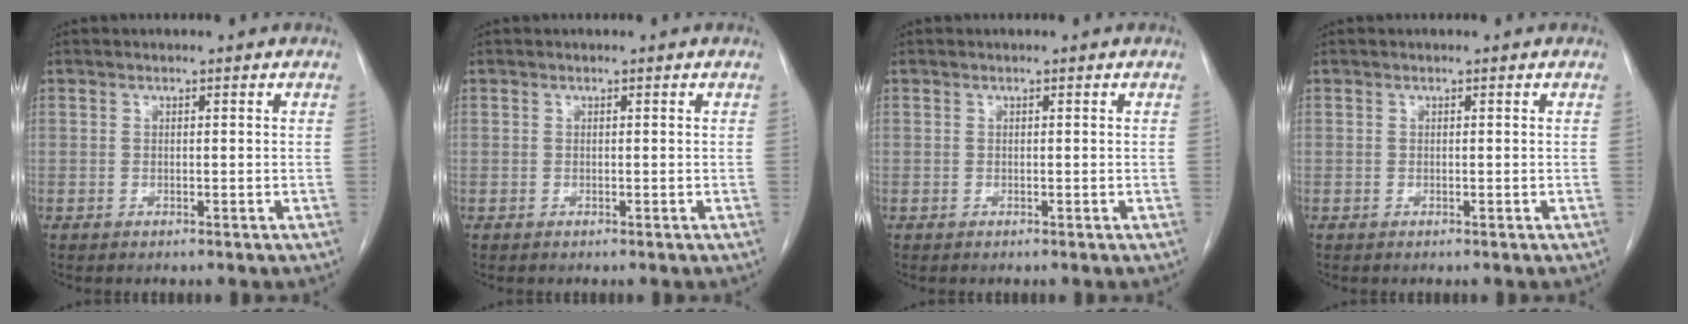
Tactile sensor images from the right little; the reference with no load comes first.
{"total": 0.0}
{"total": 0.0}
{"total": 0.0}